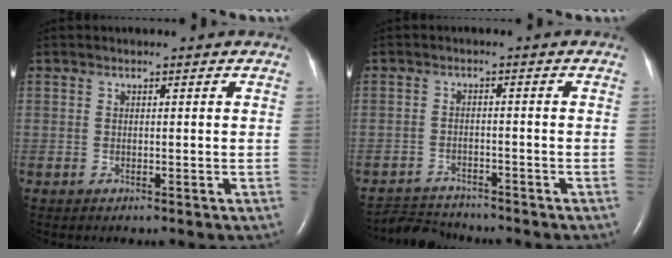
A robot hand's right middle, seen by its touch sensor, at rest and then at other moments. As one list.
[{"total": 4.7, "force": [-4.7, 0.4, -0.5], "torque": [0.004, -0.012, -0.082]}]